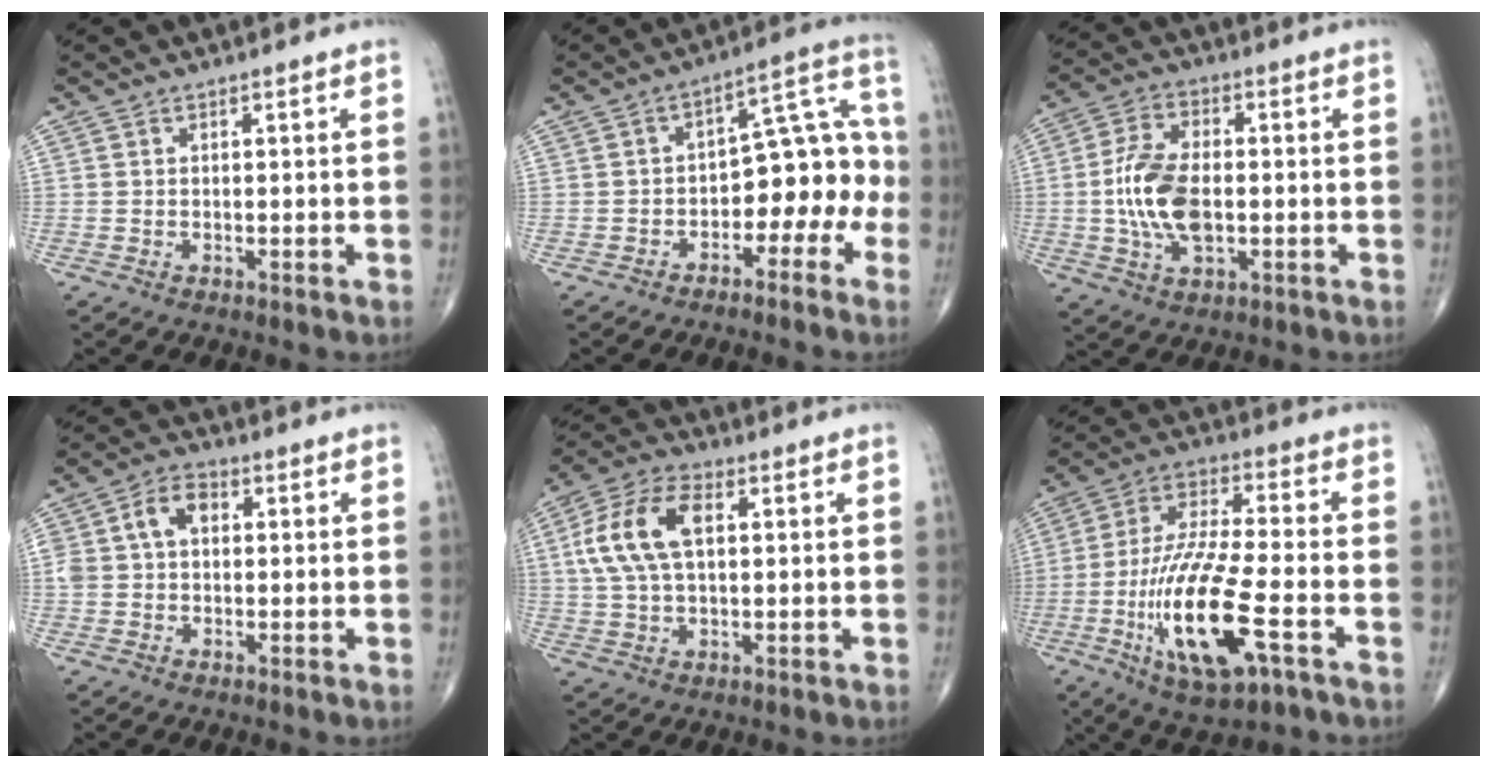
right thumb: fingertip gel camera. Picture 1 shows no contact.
{"total": 11.9, "force": [-4.1, 7.1, 8.6], "torque": [-0.070, 0.071, -0.062]}
{"total": 12.2, "force": [-0.9, 6.6, 10.2], "torque": [-0.201, 0.008, -0.016]}
{"total": 7.2, "force": [1.2, 5.1, 5.0], "torque": [-0.092, 0.027, 0.019]}
{"total": 12.6, "force": [2.6, 7.0, 10.2], "torque": [-0.205, 0.018, 0.047]}
{"total": 18.9, "force": [-6.3, 5.3, 17.0], "torque": [-0.351, 0.014, -0.105]}